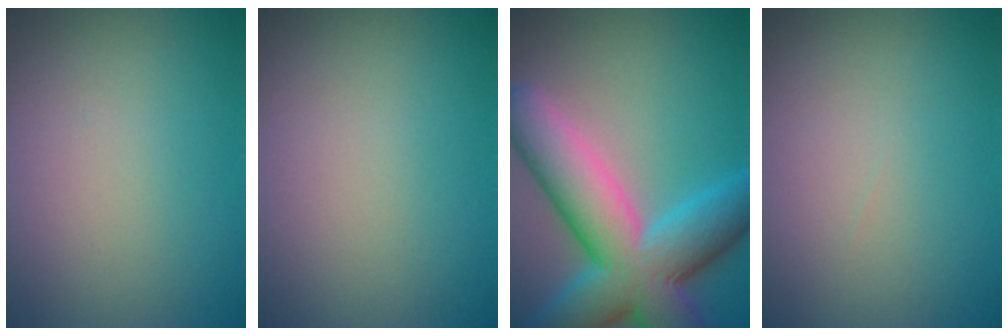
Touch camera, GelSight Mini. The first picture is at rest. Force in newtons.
{"total": 0.0}
{"total": 11.8, "press": 11.8, "slide": 0.5}
{"total": 0.0}